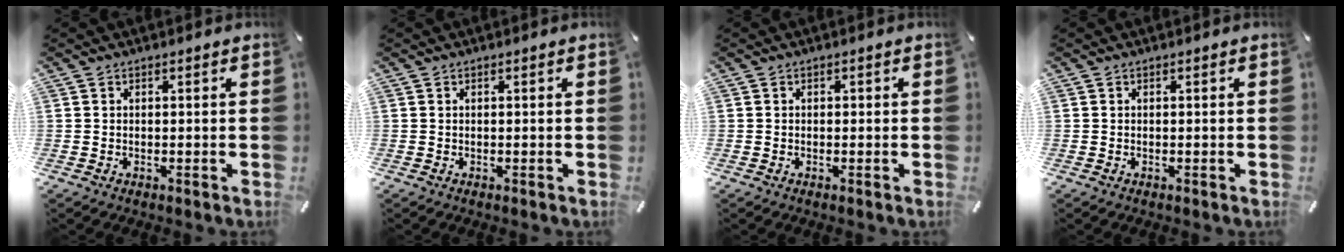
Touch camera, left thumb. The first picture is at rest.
{"total": 0.0}
{"total": 0.5, "force": [-0.2, 0.4, 0.1], "torque": [0.000, 0.004, -0.007]}
{"total": 0.0}